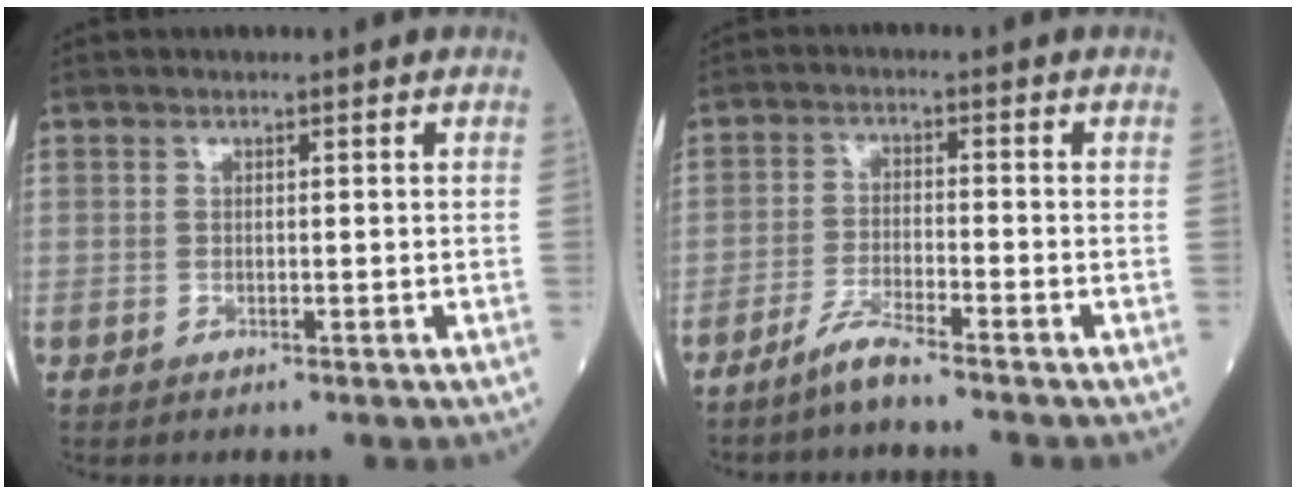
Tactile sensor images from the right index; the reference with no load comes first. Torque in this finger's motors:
{"motor_torque": [0.22, -0.10, 0.16, 0.04]}